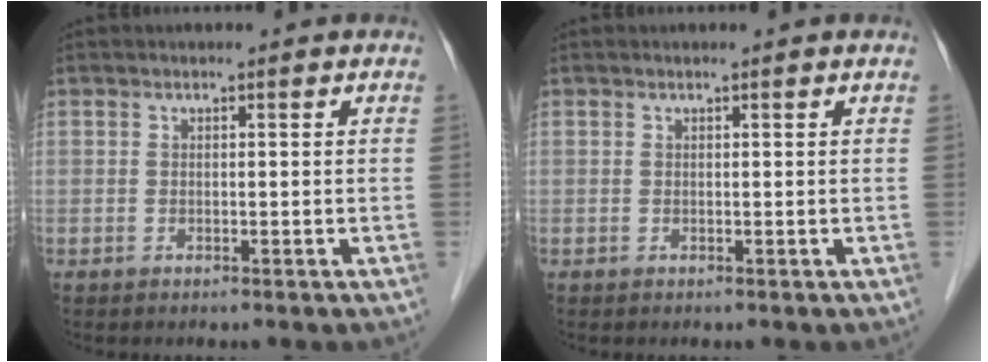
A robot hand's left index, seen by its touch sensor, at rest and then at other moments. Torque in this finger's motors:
{"motor_torque": [-0.13, 0.01, 0.04, 0.01]}